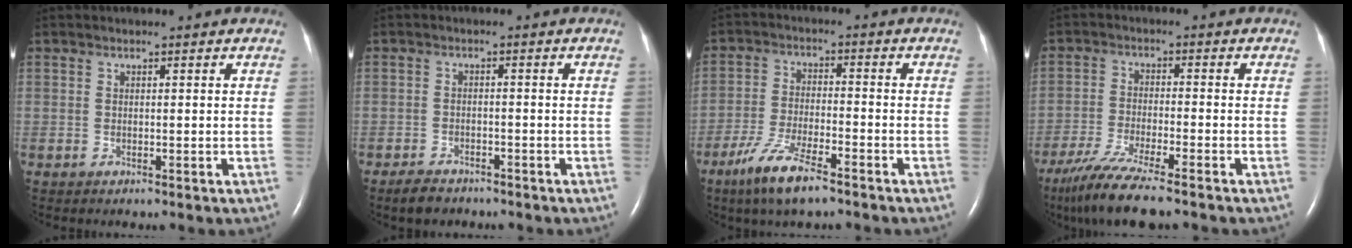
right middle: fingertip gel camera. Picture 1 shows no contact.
{"total": 3.4, "force": [-2.8, 1.4, 1.1], "torque": [-0.027, -0.002, -0.046]}
{"total": 8.6, "force": [-5.9, 1.3, 6.2], "torque": [-0.133, -0.017, -0.108]}
{"total": 9.9, "force": [-7.9, -0.2, 5.9], "torque": [-0.109, -0.032, -0.137]}